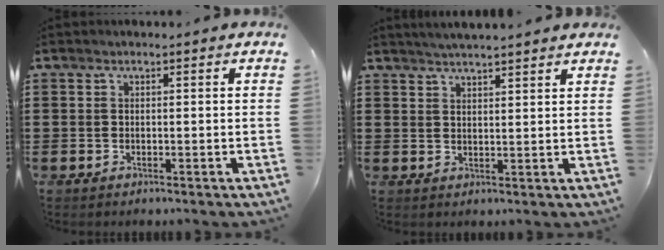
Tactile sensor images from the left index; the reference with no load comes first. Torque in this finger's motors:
{"motor_torque": [1.40, -0.74, 0.23, 0.07]}